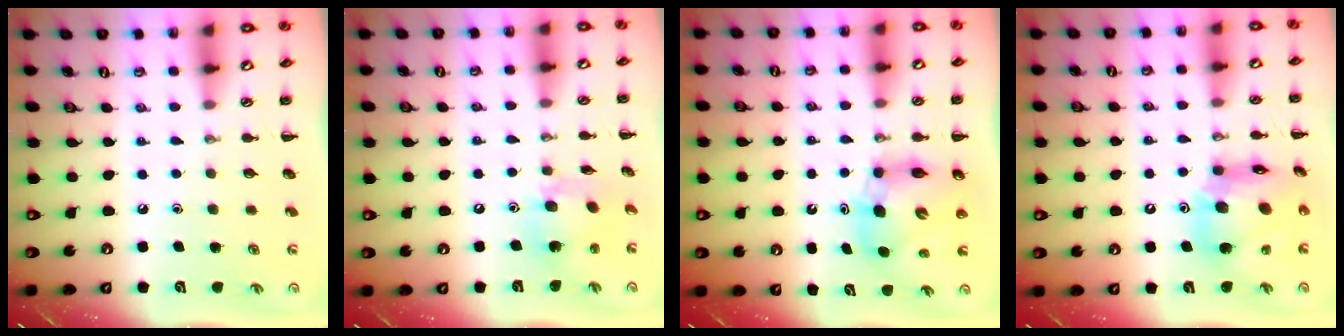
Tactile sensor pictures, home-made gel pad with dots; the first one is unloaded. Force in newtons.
{"total": 8.7, "press": 8.6, "slide": 1.2}
{"total": 8.4, "press": 8.1, "slide": 2.2}
{"total": 14.8, "press": 14.2, "slide": 4.1}